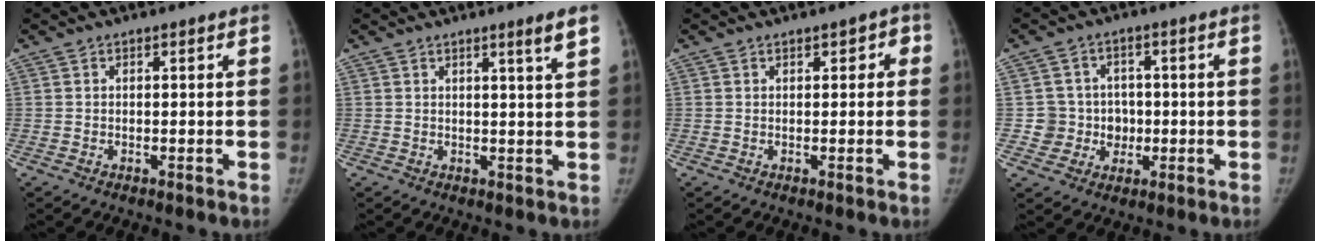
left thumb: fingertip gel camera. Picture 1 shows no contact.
{"total": 3.0, "force": [1.9, -0.6, 2.3], "torque": [-0.033, -0.018, 0.030]}
{"total": 2.3, "force": [0.5, 1.7, 1.5], "torque": [0.009, 0.005, 0.000]}
{"total": 7.1, "force": [-0.8, 7.0, 0.6], "torque": [0.038, 0.017, -0.011]}